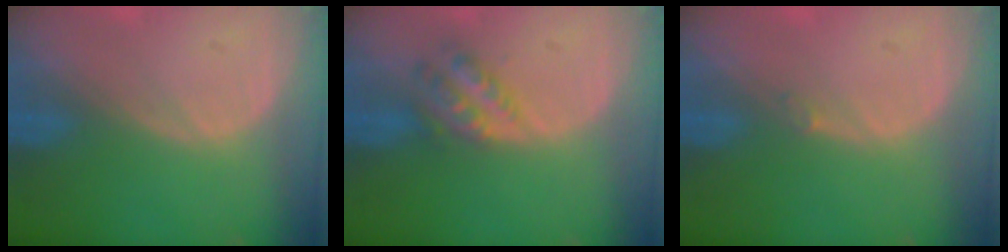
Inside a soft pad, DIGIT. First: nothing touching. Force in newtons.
{"total": 4.8, "press": 4.3, "slide": 2.0}
{"total": 0.5, "press": 0.5, "slide": 0.1}